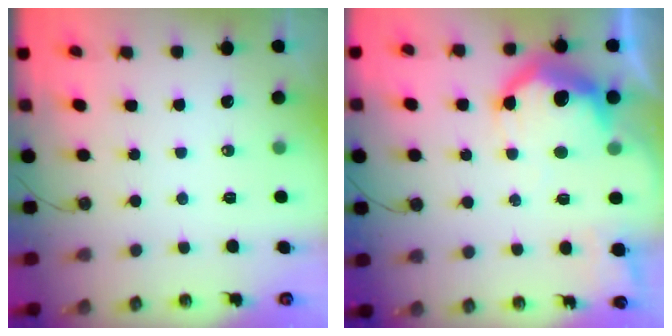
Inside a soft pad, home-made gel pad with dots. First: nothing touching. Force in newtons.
{"total": 18.8, "press": 18.7, "slide": 1.4}